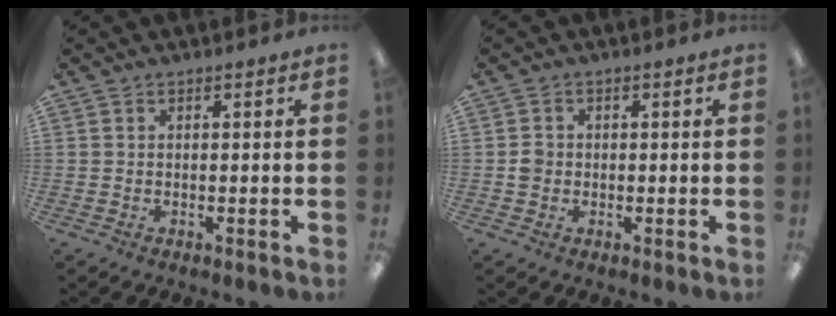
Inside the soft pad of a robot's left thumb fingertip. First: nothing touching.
{"total": 2.1, "force": [-0.1, 2.0, 0.8], "torque": [-0.016, 0.004, -0.004]}